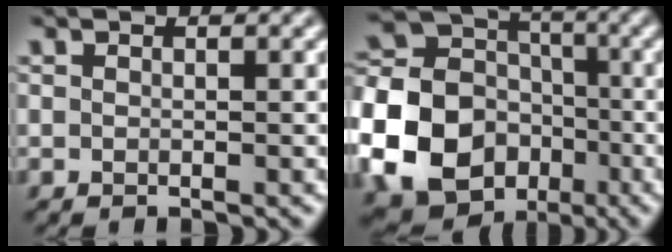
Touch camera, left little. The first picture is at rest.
{"total": 21.6, "force": [-7.2, 19.0, 7.4], "torque": [-0.206, -0.032, -0.154]}